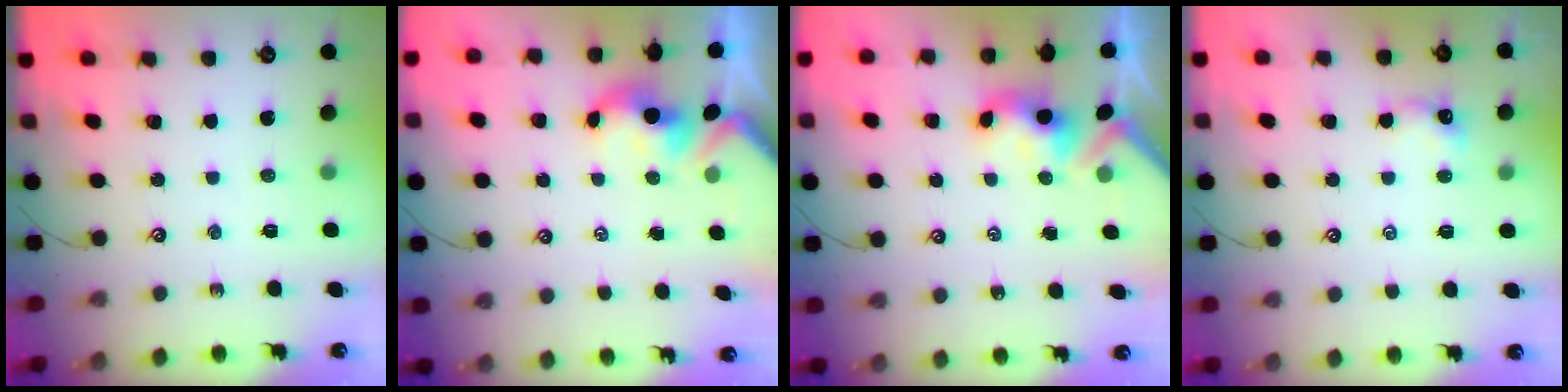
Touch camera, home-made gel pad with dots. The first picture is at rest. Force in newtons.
{"total": 1.0, "press": 0.7, "slide": 0.7}
{"total": 3.3, "press": 3.3, "slide": 0.4}
{"total": 1.0, "press": 0.9, "slide": 0.4}